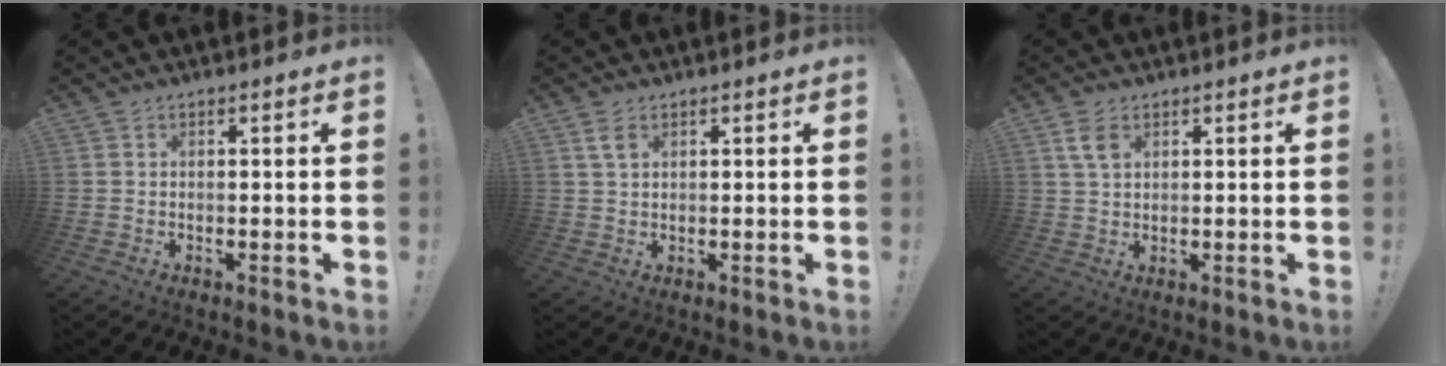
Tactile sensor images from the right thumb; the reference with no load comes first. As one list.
[{"total": 3.4, "force": [1.7, 1.7, 2.4], "torque": [-0.043, 0.000, 0.031]}, {"total": 4.8, "force": [2.3, 2.7, 3.3], "torque": [-0.053, -0.005, 0.042]}]